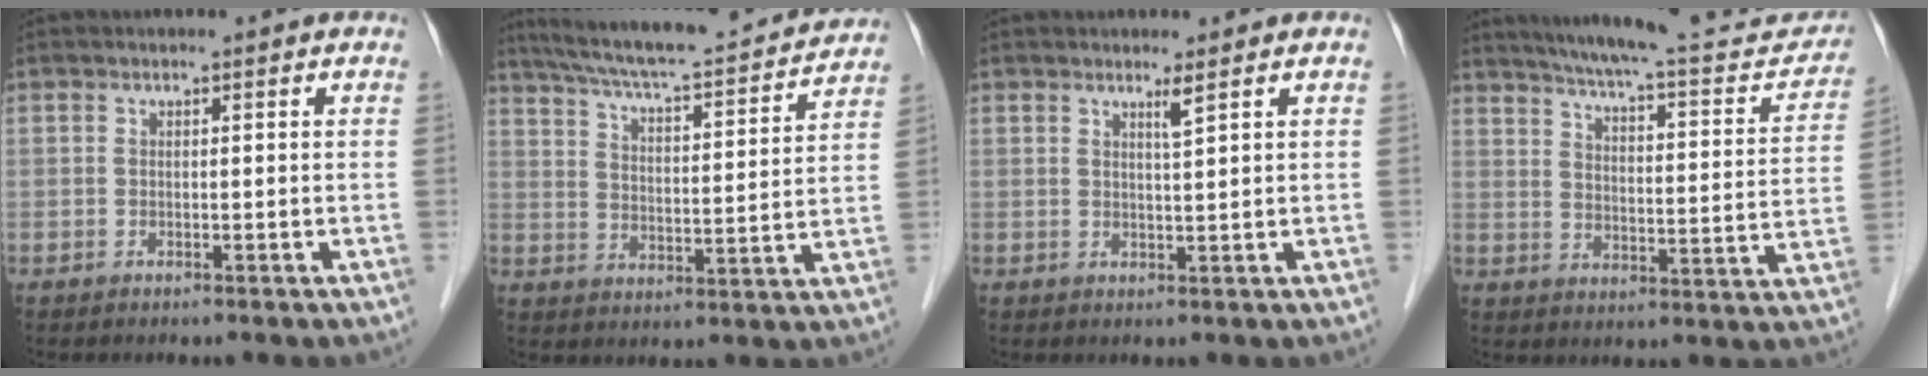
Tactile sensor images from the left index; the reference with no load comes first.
{"total": 20.8, "force": [18.8, 2.3, 8.5], "torque": [-0.142, 0.003, 0.266]}
{"total": 1.5, "force": [1.0, -0.4, 1.1], "torque": [-0.022, -0.011, 0.020]}
{"total": 22.6, "force": [20.4, 3.3, 8.9], "torque": [-0.128, -0.036, 0.261]}